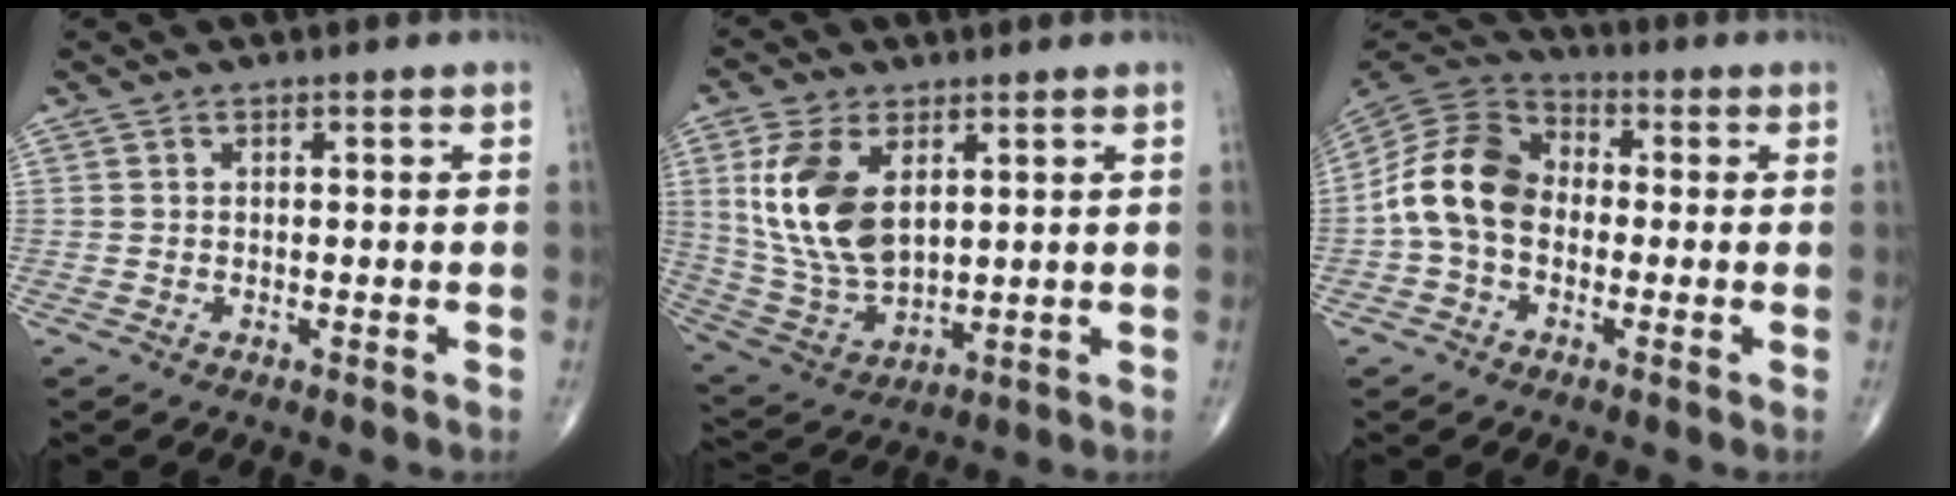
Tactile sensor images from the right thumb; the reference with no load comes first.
{"total": 14.9, "force": [4.2, 8.4, 11.5], "torque": [-0.231, -0.016, 0.095]}
{"total": 12.3, "force": [-1.4, 9.0, 8.2], "torque": [-0.147, 0.037, -0.042]}